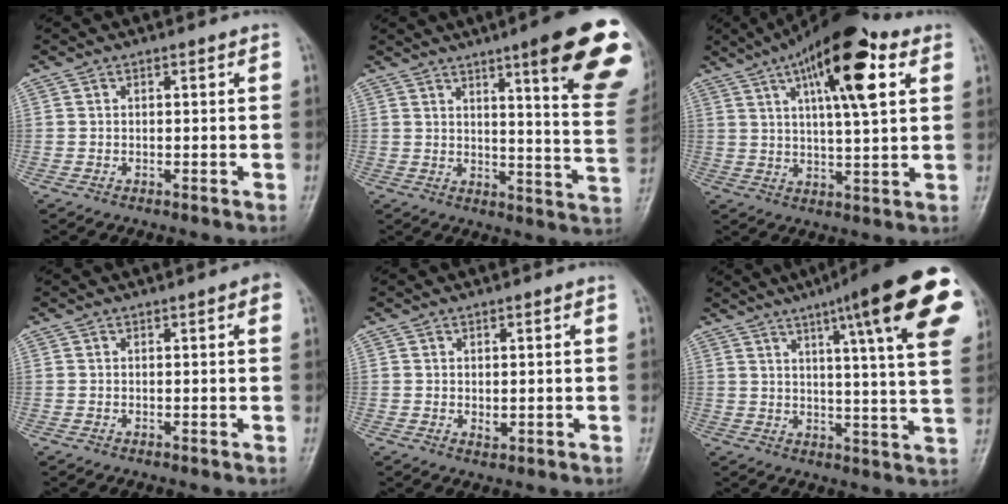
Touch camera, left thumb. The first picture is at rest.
{"total": 21.0, "force": [11.5, 3.1, 17.3], "torque": [-0.196, -0.052, 0.138]}
{"total": 16.7, "force": [7.1, 5.0, 14.2], "torque": [-0.207, -0.007, 0.106]}
{"total": 1.7, "force": [0.6, 0.3, 1.6], "torque": [-0.021, 0.003, 0.004]}
{"total": 1.6, "force": [0.1, 0.9, 1.3], "torque": [-0.019, -0.002, 0.005]}
{"total": 22.4, "force": [11.0, 3.2, 19.2], "torque": [-0.250, -0.023, 0.135]}